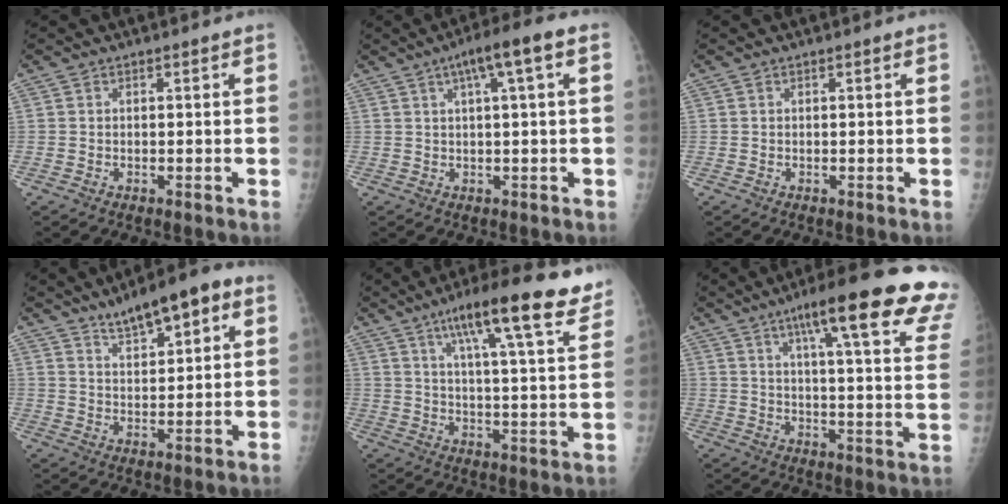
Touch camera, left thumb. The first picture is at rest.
{"total": 7.3, "force": [2.7, 0.7, 6.7], "torque": [-0.116, 0.022, 0.041]}
{"total": 0.0}
{"total": 10.6, "force": [6.1, 3.6, 7.9], "torque": [-0.098, -0.012, 0.093]}
{"total": 18.9, "force": [12.4, 3.3, 14.0], "torque": [-0.187, -0.038, 0.175]}
{"total": 24.7, "force": [15.7, 3.4, 18.8], "torque": [-0.244, -0.048, 0.199]}